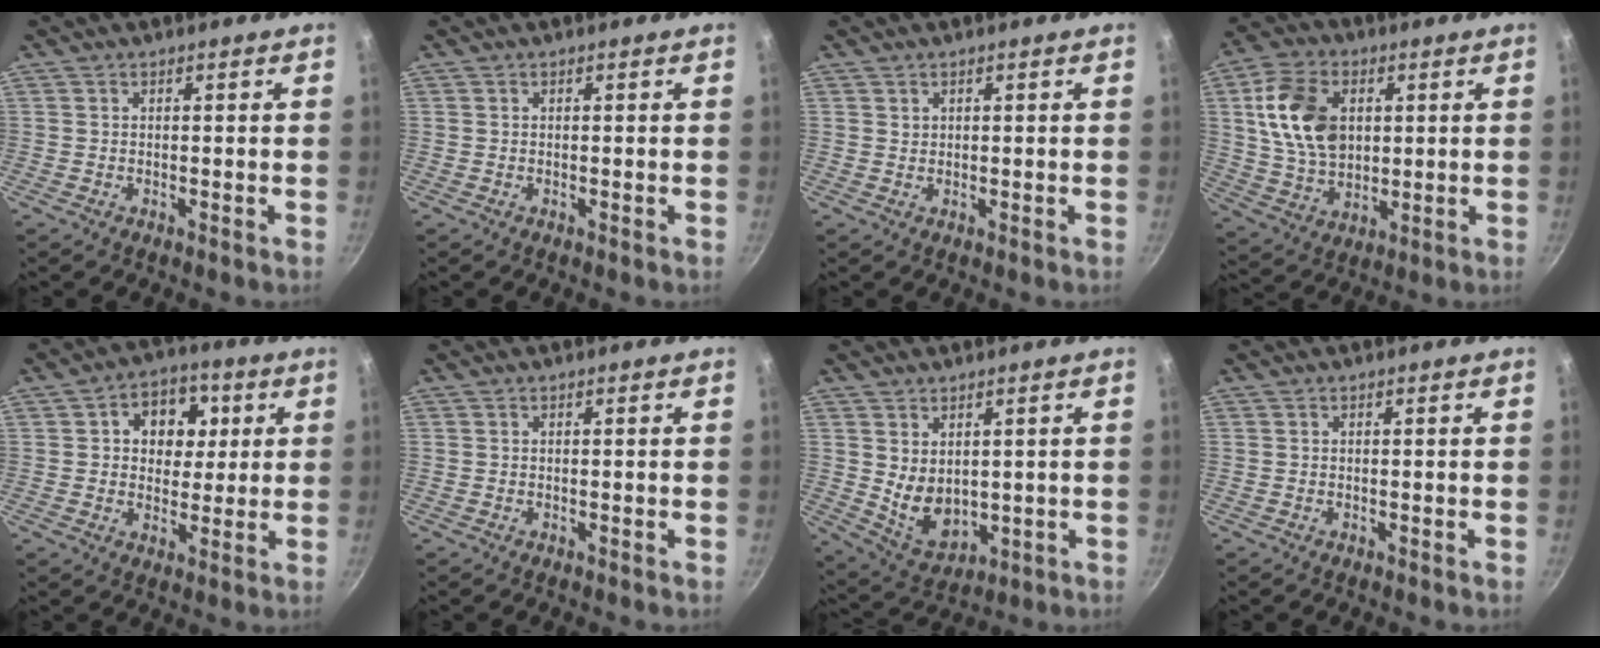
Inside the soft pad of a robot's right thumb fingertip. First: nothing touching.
{"total": 0.0}
{"total": 0.7, "force": [0.4, 0.5, 0.1], "torque": [0.000, 0.000, 0.008]}
{"total": 14.9, "force": [3.1, 10.5, 10.1], "torque": [-0.169, -0.003, 0.062]}
{"total": 9.9, "force": [2.5, 7.9, 5.5], "torque": [-0.033, -0.002, 0.027]}
{"total": 0.0}
{"total": 7.6, "force": [1.6, 5.3, 5.3], "torque": [-0.074, -0.027, 0.052]}
{"total": 0.0}